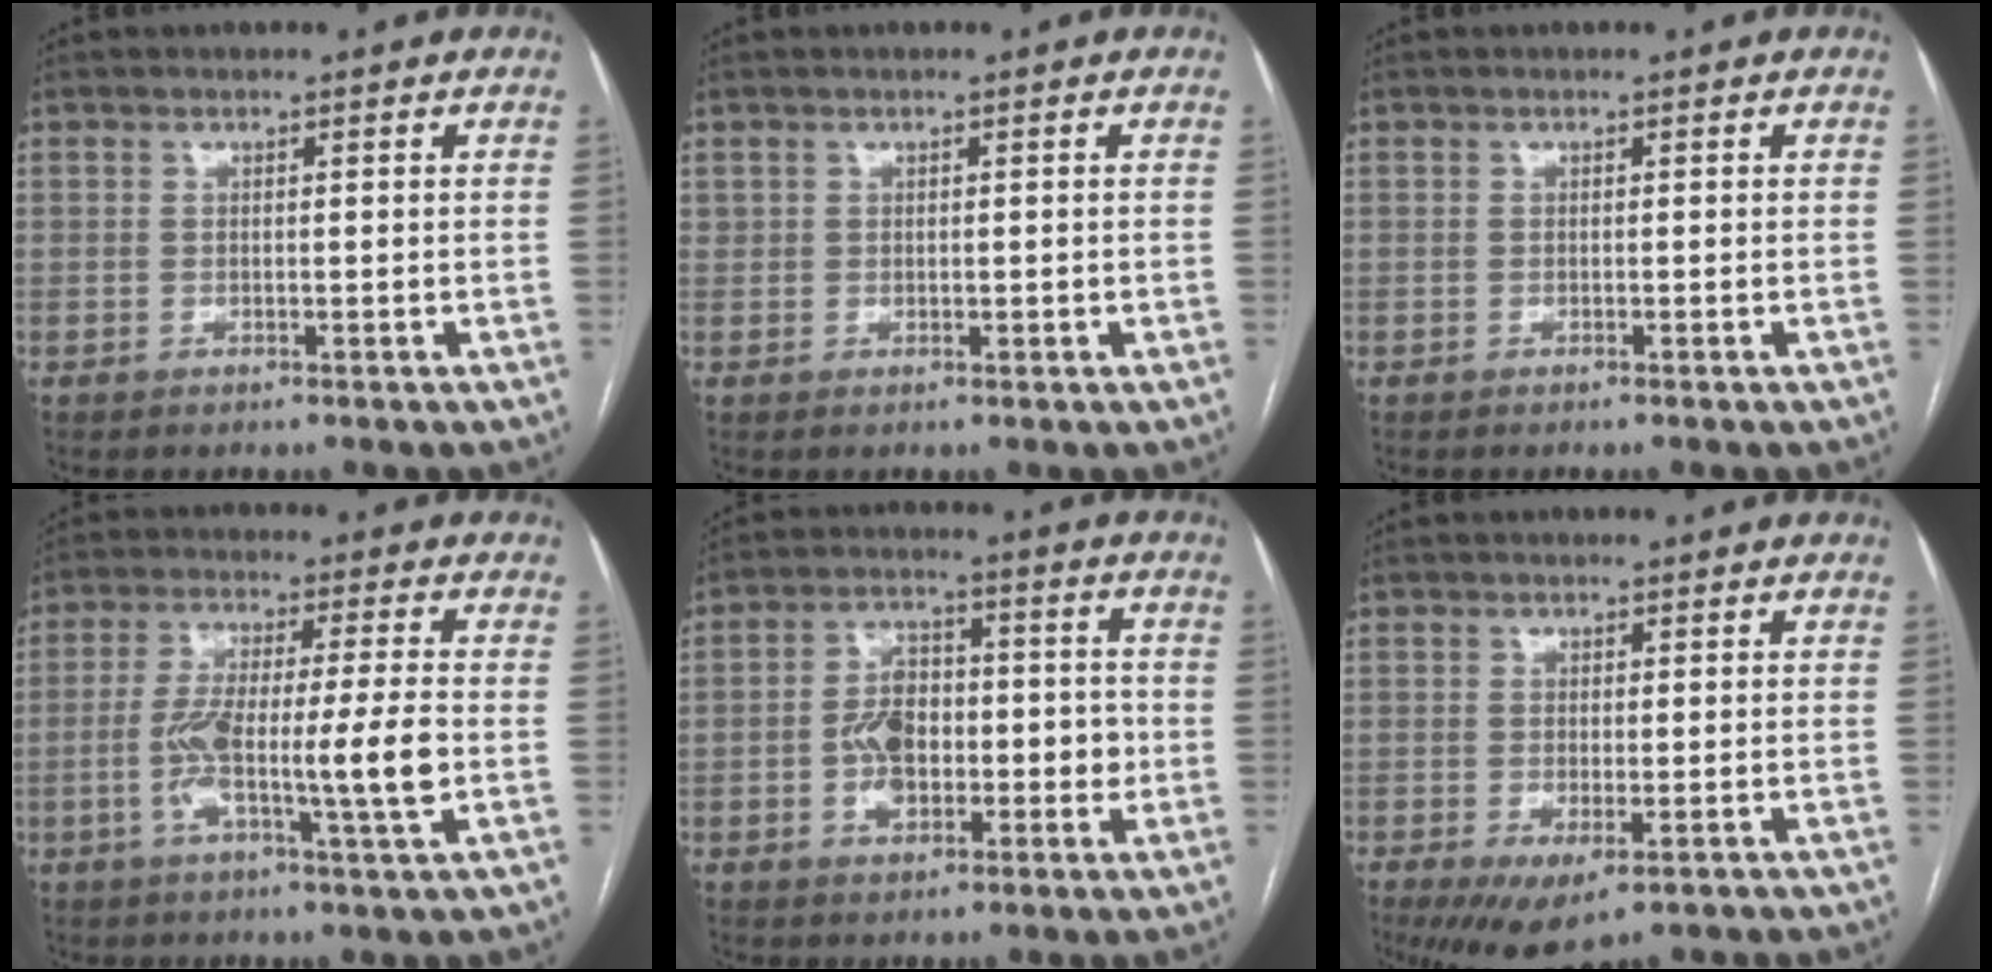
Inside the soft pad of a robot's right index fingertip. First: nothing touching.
{"total": 1.0, "force": [0.3, 0.8, 0.5], "torque": [-0.012, 0.005, 0.011]}
{"total": 0.0}
{"total": 12.1, "force": [-2.2, 0.5, 11.9], "torque": [-0.218, 0.002, -0.044]}
{"total": 9.5, "force": [-1.6, 5.6, 7.4], "torque": [-0.131, 0.031, -0.024]}
{"total": 6.1, "force": [-3.2, 2.2, 4.7], "torque": [-0.070, -0.016, -0.046]}